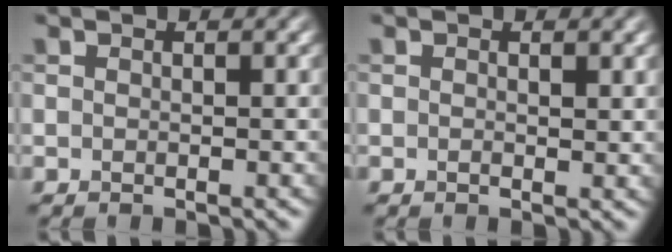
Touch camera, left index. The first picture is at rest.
{"total": 0.9, "force": [0.2, 0.3, 0.8], "torque": [-0.011, -0.004, 0.002]}